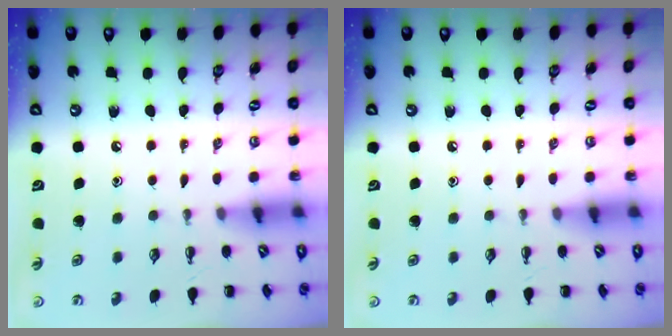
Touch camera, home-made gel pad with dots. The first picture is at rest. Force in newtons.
{"total": 0.0}